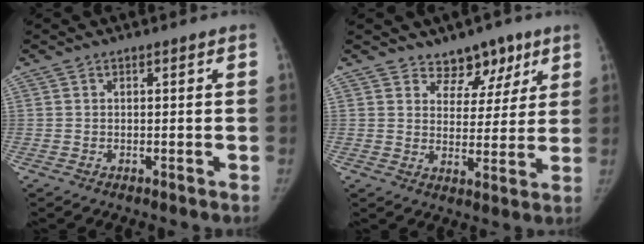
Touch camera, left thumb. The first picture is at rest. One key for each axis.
{"total": 7.4, "fx": 5.2, "fy": 4.8, "fz": 2.2, "tx": 0.014, "ty": -0.029, "tz": 0.080}